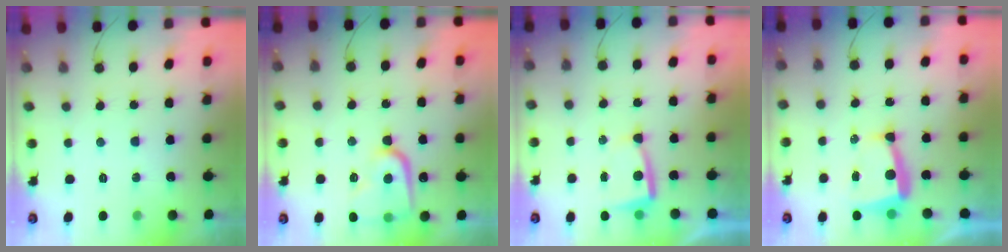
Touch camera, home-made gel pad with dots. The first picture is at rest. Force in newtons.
{"total": 13.3, "press": 13.3, "slide": 1.3}
{"total": 2.9, "press": 2.9, "slide": 0.4}
{"total": 5.6, "press": 5.6, "slide": 0.5}